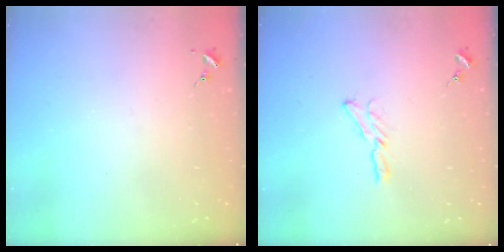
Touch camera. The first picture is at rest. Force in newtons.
{"total": 5.9, "press": 5.9, "slide": 0.5}